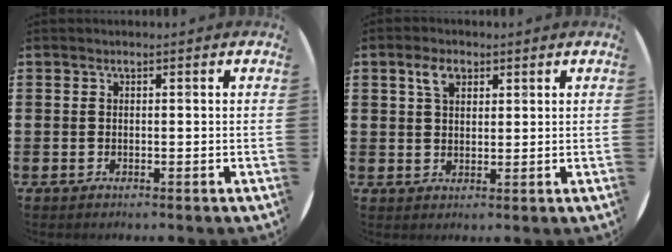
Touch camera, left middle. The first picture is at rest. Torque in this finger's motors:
{"motor_torque": [0.64, -0.19, -0.02, -0.01]}